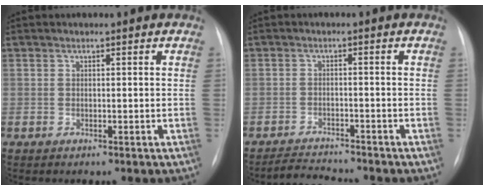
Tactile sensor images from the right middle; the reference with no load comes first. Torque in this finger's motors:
{"motor_torque": [0.21, -0.27, -0.03, -0.01]}